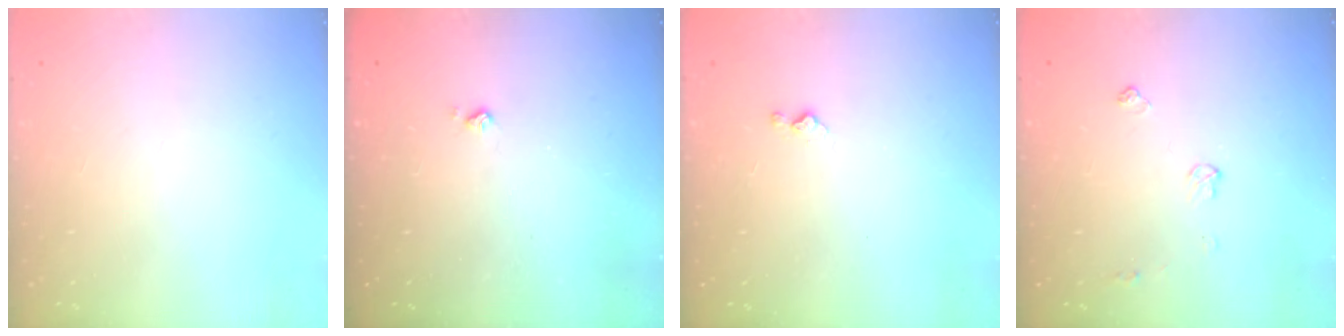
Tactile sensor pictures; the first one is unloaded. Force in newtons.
{"total": 2.7, "press": 2.7, "slide": 0.4}
{"total": 2.9, "press": 2.9, "slide": 0.5}
{"total": 5.3, "press": 5.2, "slide": 0.7}